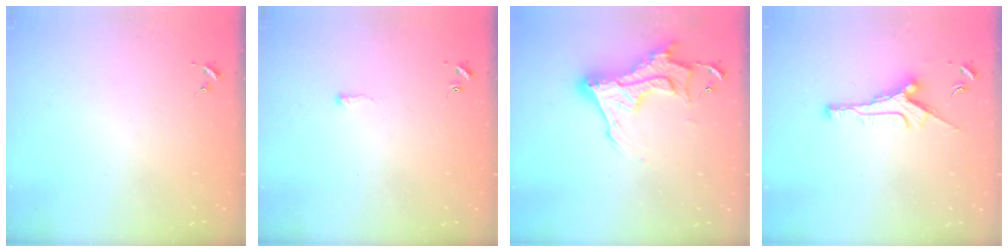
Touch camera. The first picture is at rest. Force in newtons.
{"total": 1.9, "press": 1.8, "slide": 0.3}
{"total": 16.8, "press": 16.7, "slide": 1.5}
{"total": 10.2, "press": 10.2, "slide": 0.9}